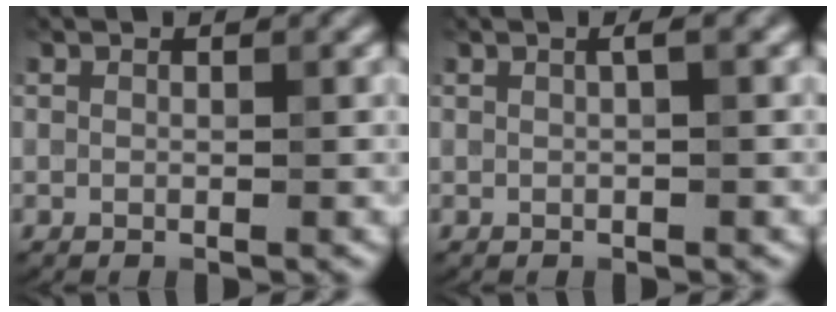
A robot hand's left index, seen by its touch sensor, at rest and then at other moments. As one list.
[{"total": 1.2, "force": [0.3, 0.3, 1.1], "torque": [-0.015, 0.009, 0.000]}]